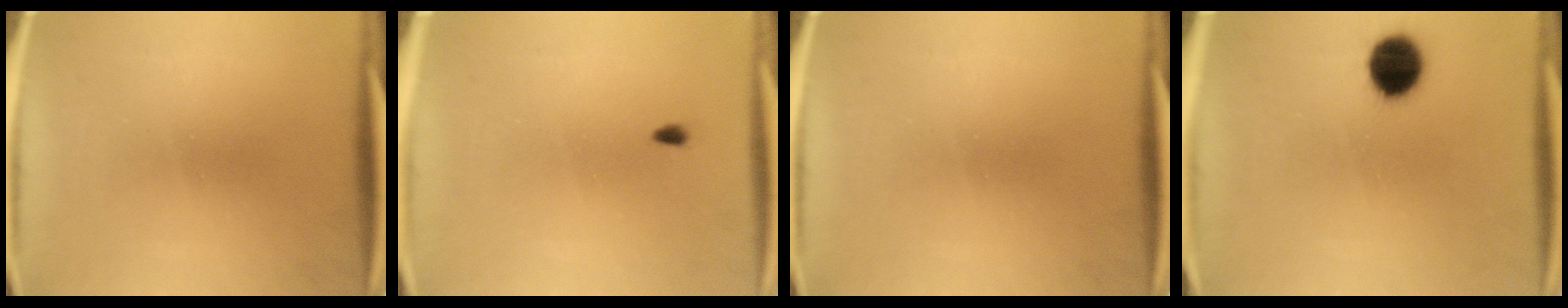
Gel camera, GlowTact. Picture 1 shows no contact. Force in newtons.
{"total": 0.6}
{"total": 0.0}
{"total": 9.3}